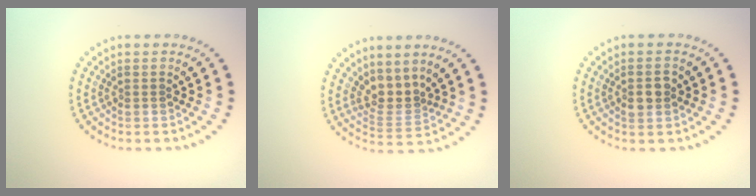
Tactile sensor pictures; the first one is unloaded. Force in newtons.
{"total": 2.6, "press": 1.8, "slide": 1.9}
{"total": 1.7, "press": 1.7, "slide": 0.2}